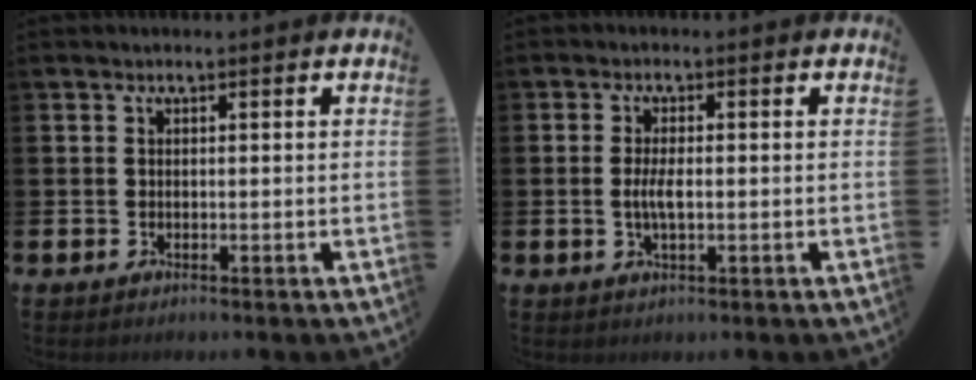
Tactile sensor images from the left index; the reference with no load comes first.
{"total": 2.9, "force": [-0.2, 1.0, 2.7], "torque": [-0.052, -0.004, -0.008]}